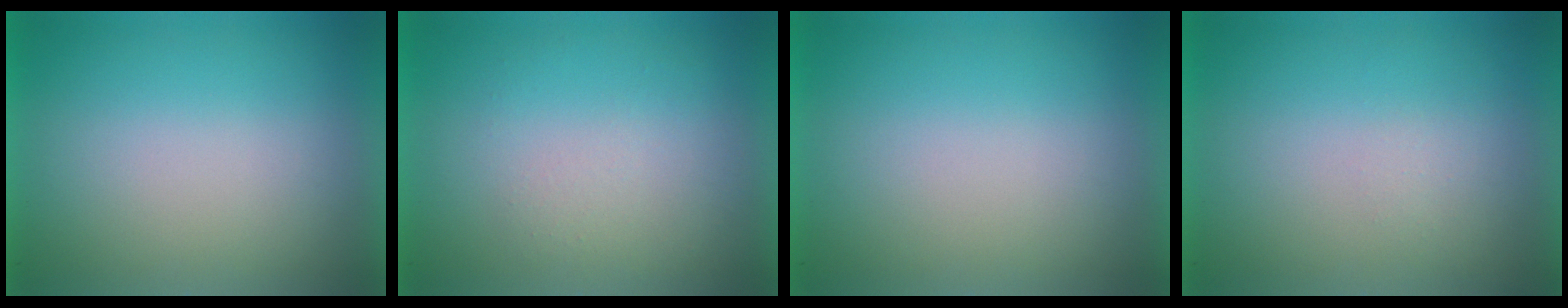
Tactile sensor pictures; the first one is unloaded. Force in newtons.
{"total": 1.1}
{"total": 0.0}
{"total": 1.3}